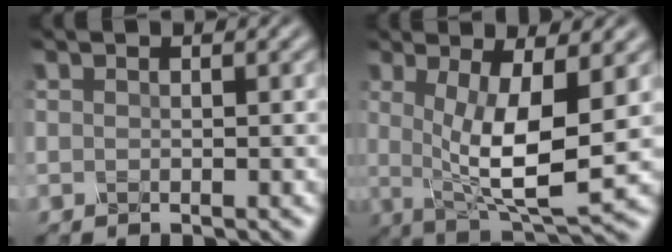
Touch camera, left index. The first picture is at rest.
{"total": 7.8, "force": [0.2, 2.2, 7.4], "torque": [-0.132, -0.011, 0.010]}